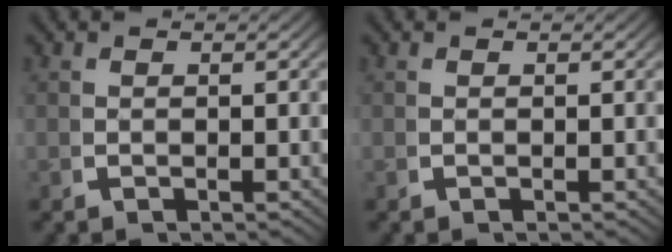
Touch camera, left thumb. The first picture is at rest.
{"total": 0.0}